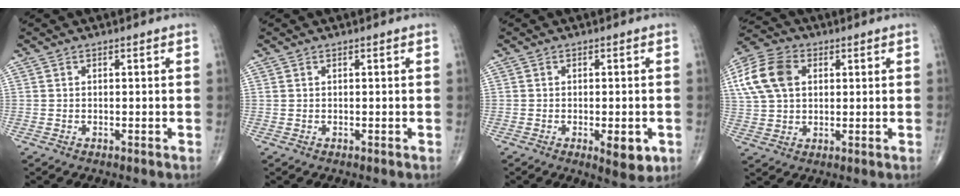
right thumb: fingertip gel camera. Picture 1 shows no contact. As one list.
[{"total": 0.0}, {"total": 4.3, "force": [-1.3, 1.7, 3.7], "torque": [-0.040, -0.007, -0.011]}, {"total": 12.1, "force": [3.2, 8.4, 8.2], "torque": [-0.158, 0.009, 0.057]}]